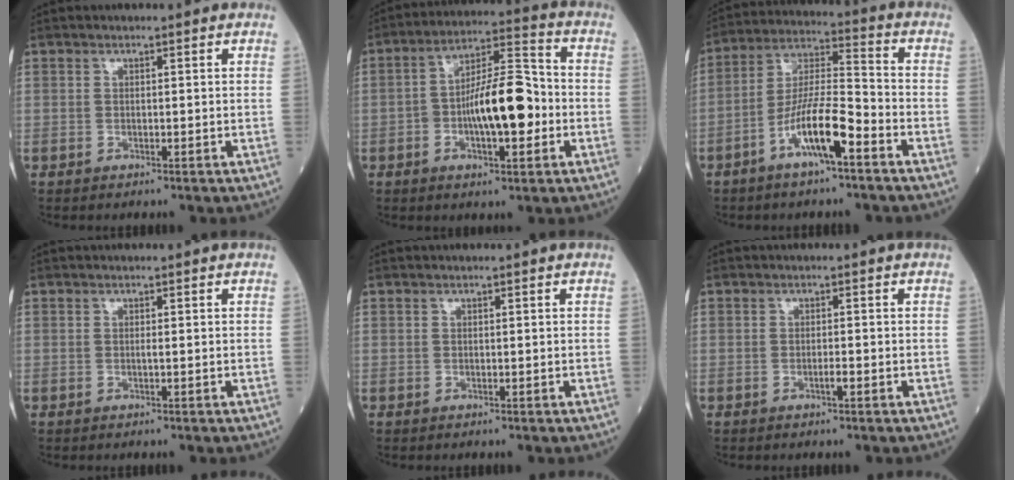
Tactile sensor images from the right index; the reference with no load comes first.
{"total": 11.9, "force": [-2.1, 3.6, 11.2], "torque": [-0.195, 0.025, -0.030]}
{"total": 10.5, "force": [-5.2, 1.5, 8.9], "torque": [-0.174, 0.005, -0.096]}
{"total": 0.0}
{"total": 0.0}
{"total": 0.9, "force": [-0.4, 0.1, 0.8], "torque": [-0.016, 0.002, -0.005]}